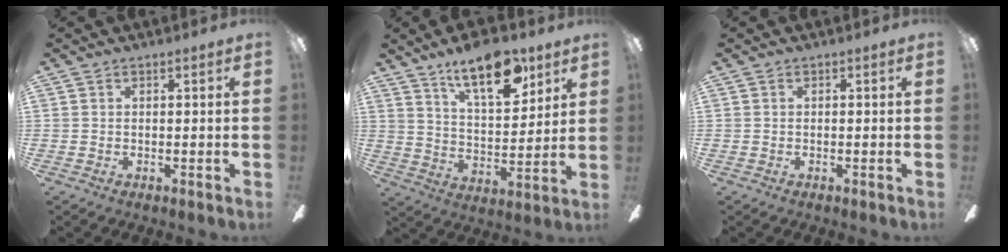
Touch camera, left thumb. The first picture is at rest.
{"total": 16.4, "force": [10.9, 6.8, 10.2], "torque": [-0.156, -0.053, 0.182]}
{"total": 0.0}